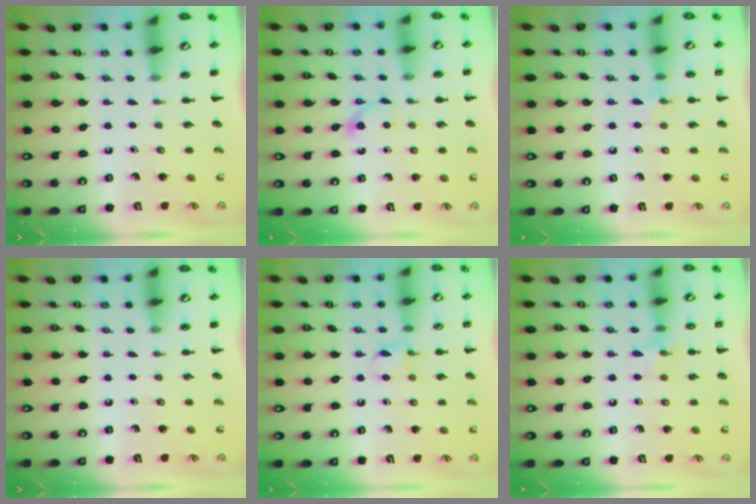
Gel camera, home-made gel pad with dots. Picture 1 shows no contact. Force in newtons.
{"total": 3.4, "press": 3.3, "slide": 1.0}
{"total": 5.8, "press": 5.5, "slide": 1.9}
{"total": 0.0}
{"total": 6.3, "press": 6.0, "slide": 1.8}
{"total": 7.1, "press": 6.8, "slide": 1.8}